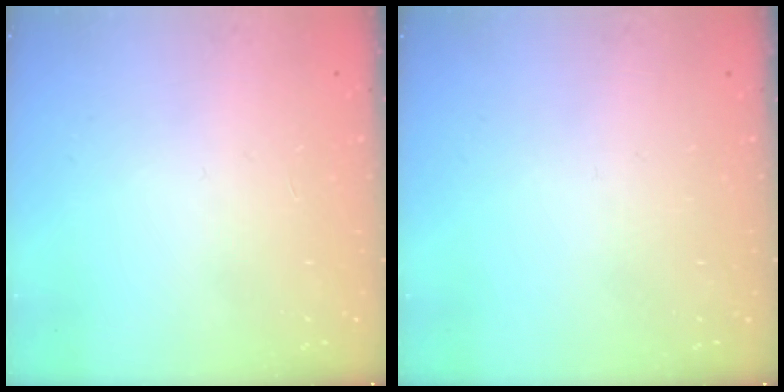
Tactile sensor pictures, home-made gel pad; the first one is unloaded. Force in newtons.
{"total": 0.0}